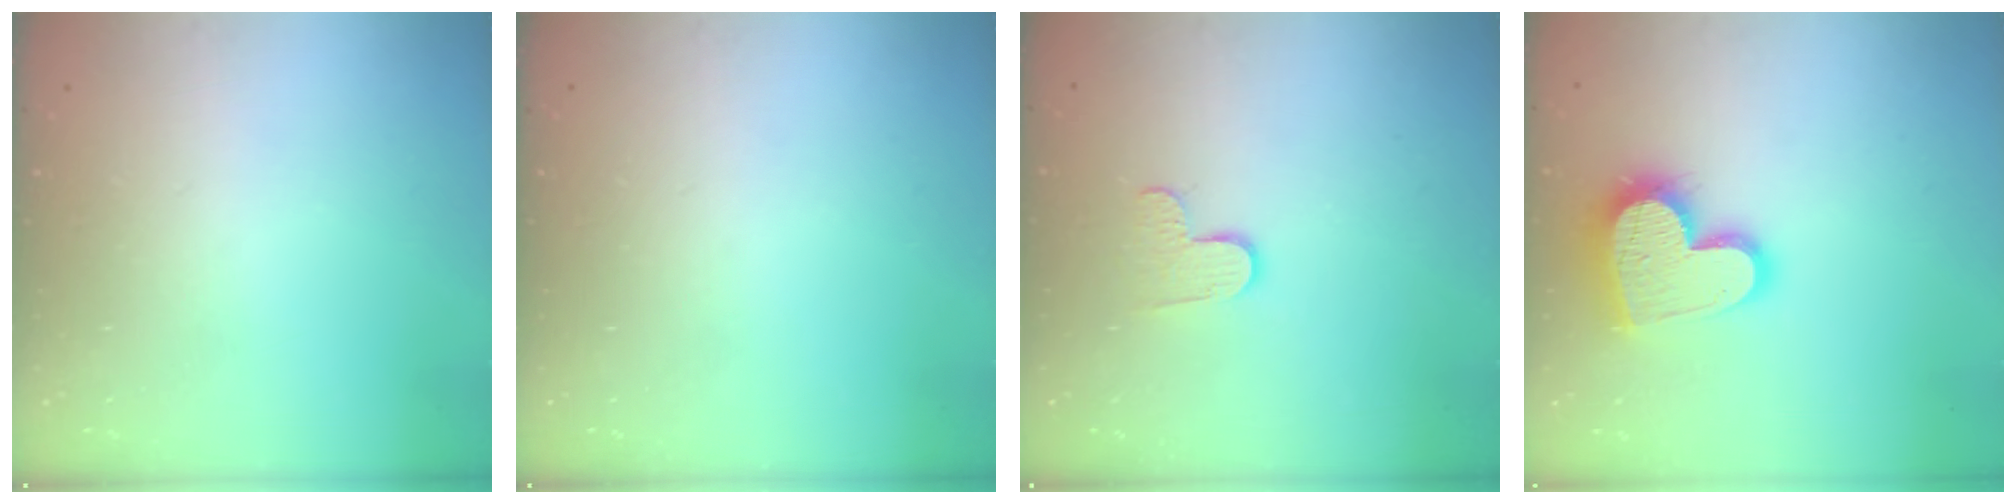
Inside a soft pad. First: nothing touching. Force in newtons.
{"total": 0.0}
{"total": 5.5, "press": 5.5, "slide": 0.4}
{"total": 16.4, "press": 16.3, "slide": 1.2}